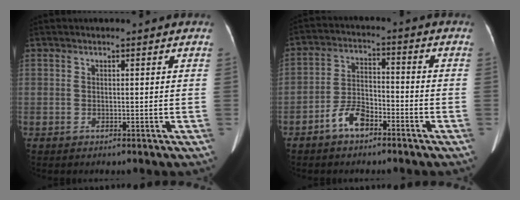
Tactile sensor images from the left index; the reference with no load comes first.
{"total": 5.9, "force": [-3.9, 2.7, 3.6], "torque": [-0.081, 0.011, -0.073]}